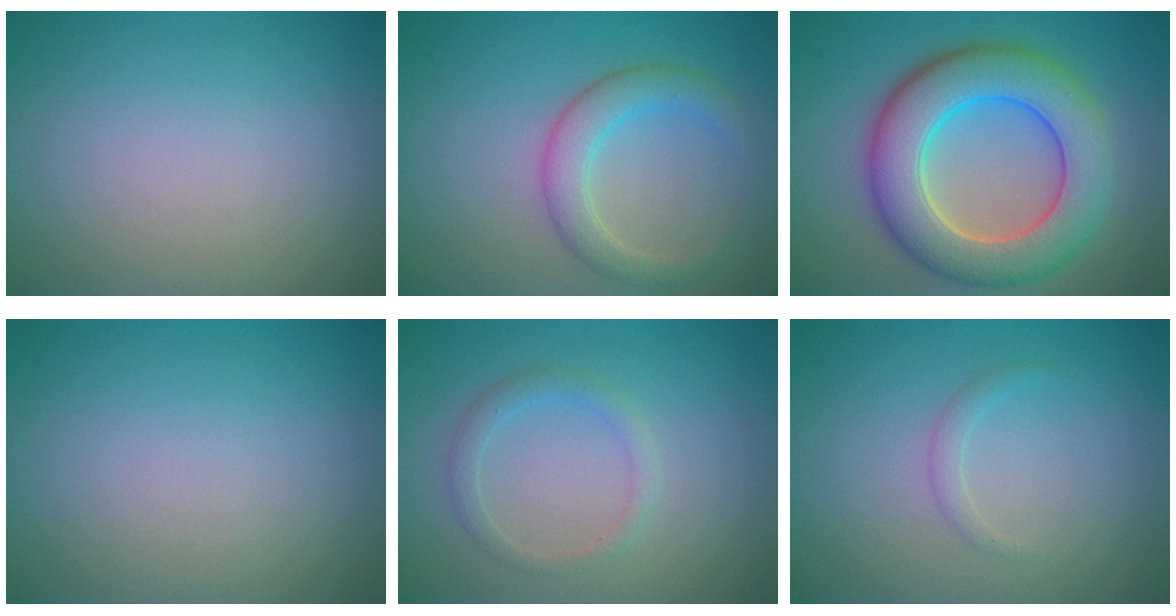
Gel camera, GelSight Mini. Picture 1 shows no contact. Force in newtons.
{"total": 3.6, "press": 3.6, "slide": 0.3}
{"total": 9.7, "press": 9.7, "slide": 0.7}
{"total": 0.0}
{"total": 1.7, "press": 1.7, "slide": 0.2}
{"total": 1.0, "press": 1.0, "slide": 0.1}